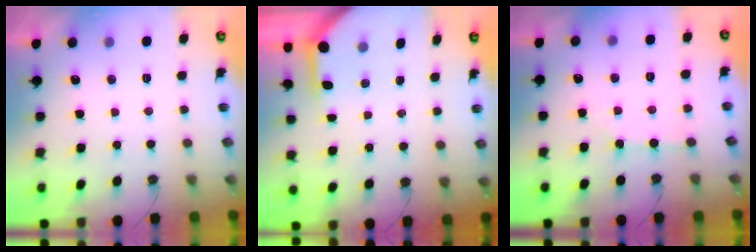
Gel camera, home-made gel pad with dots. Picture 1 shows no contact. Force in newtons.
{"total": 3.8, "press": 3.8, "slide": 0.3}
{"total": 2.4, "press": 2.3, "slide": 0.4}